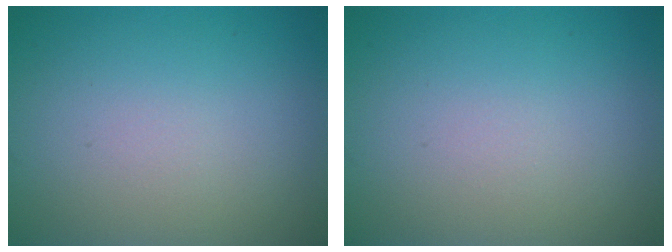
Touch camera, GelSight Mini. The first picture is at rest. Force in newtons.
{"total": 0.0}